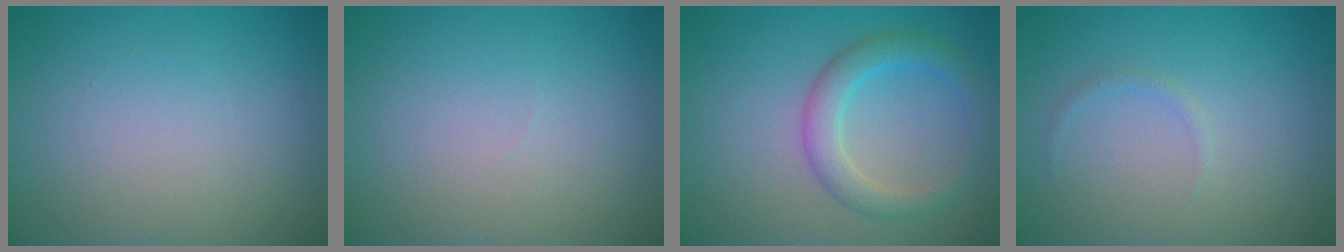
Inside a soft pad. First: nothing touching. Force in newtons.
{"total": 0.0}
{"total": 3.4, "press": 3.3, "slide": 0.3}
{"total": 0.6, "press": 0.6, "slide": 0.1}